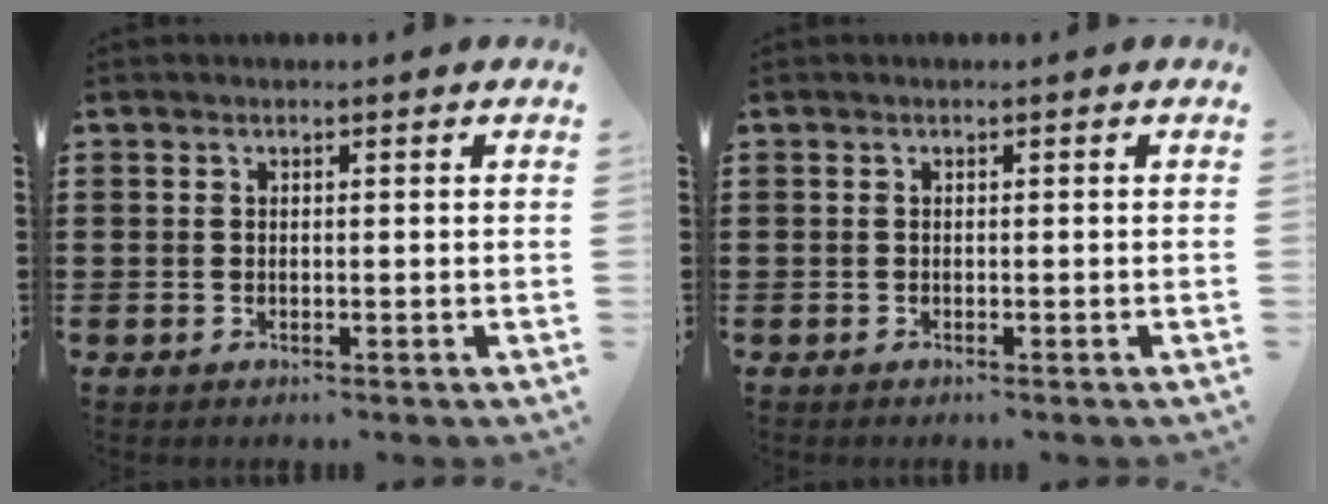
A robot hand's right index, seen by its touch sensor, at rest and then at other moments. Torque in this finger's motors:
{"motor_torque": [-0.33, 0.38, -0.07, -0.05]}